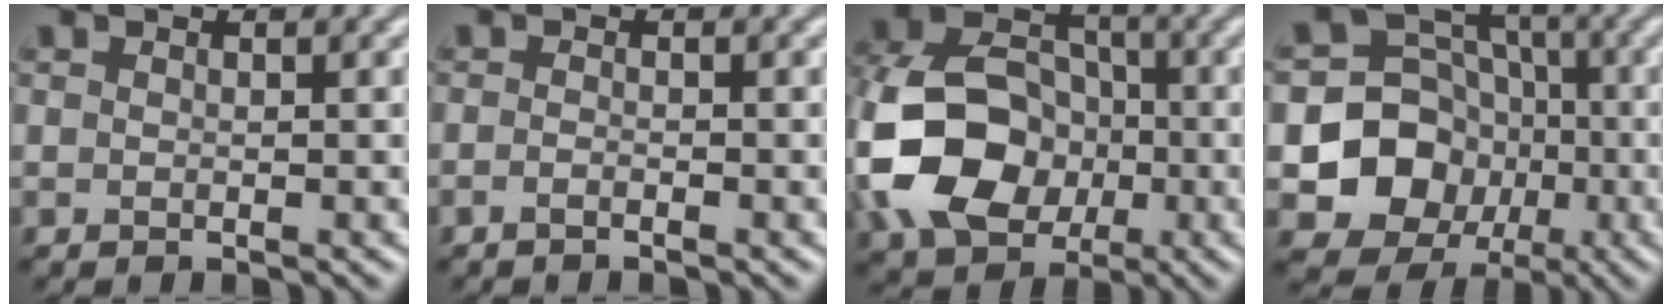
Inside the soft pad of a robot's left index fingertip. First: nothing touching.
{"total": 0.8, "force": [-0.7, 0.1, 0.4], "torque": [-0.006, -0.007, -0.012]}
{"total": 11.0, "force": [-2.8, 8.2, 6.7], "torque": [-0.138, 0.001, -0.055]}
{"total": 7.4, "force": [-2.1, 6.6, 2.6], "torque": [-0.035, -0.007, -0.043]}